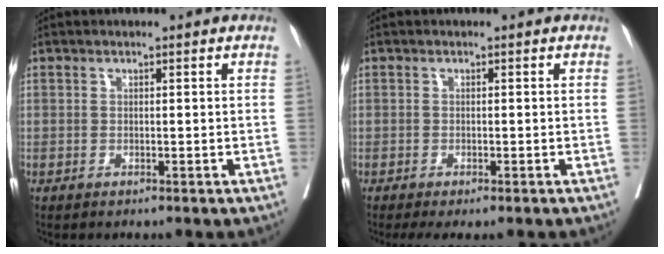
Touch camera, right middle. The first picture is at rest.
{"total": 2.7, "force": [-2.0, 0.9, 1.6], "torque": [-0.021, -0.009, -0.028]}